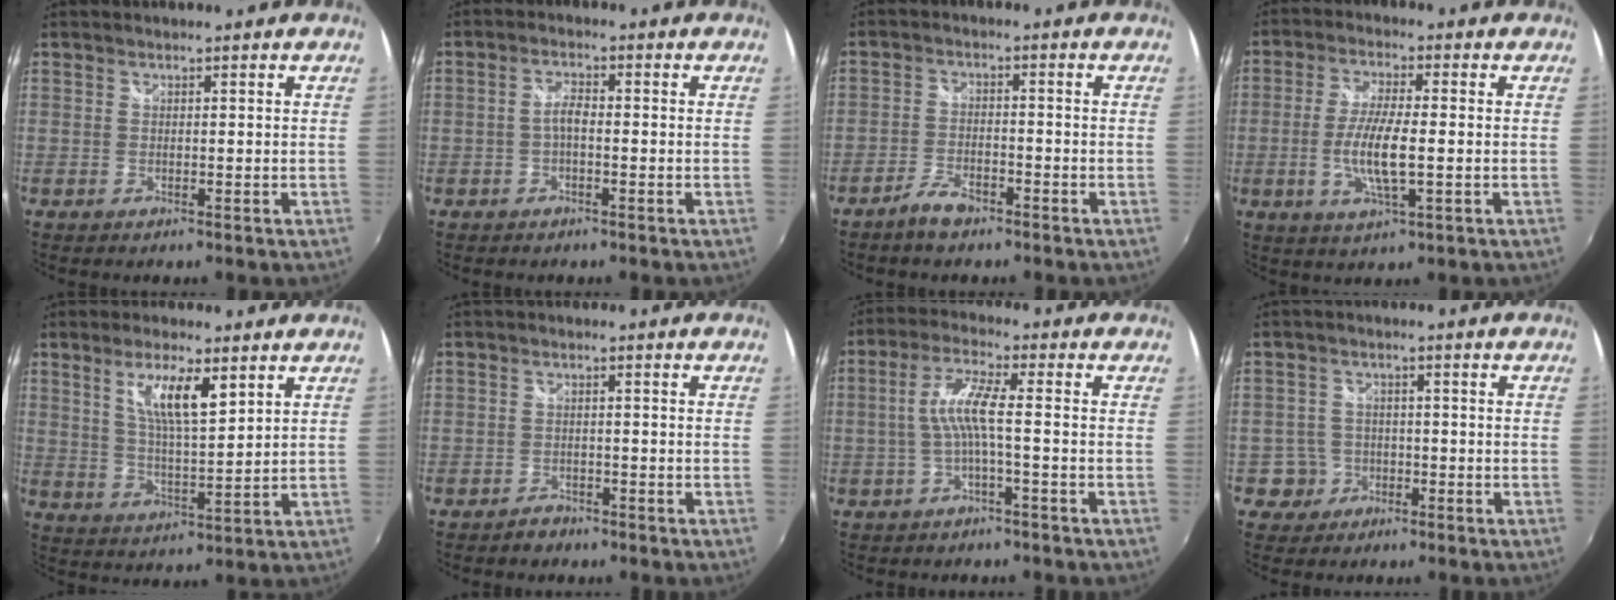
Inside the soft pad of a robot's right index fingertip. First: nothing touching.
{"total": 2.4, "force": [-0.7, 0.8, 2.1], "torque": [-0.046, 0.008, -0.016]}
{"total": 4.4, "force": [-3.5, 1.4, 2.3], "torque": [-0.062, -0.002, -0.066]}
{"total": 8.4, "force": [-1.4, 1.7, 8.0], "torque": [-0.161, -0.008, -0.028]}
{"total": 8.5, "force": [4.4, 1.8, 7.1], "torque": [-0.126, -0.003, 0.082]}
{"total": 2.0, "force": [-1.6, 1.1, 0.1], "torque": [-0.006, 0.002, -0.027]}
{"total": 5.9, "force": [-1.2, 0.0, 5.8], "torque": [-0.128, 0.008, -0.020]}
{"total": 4.2, "force": [-1.5, 3.9, -0.2], "torque": [-0.001, 0.021, -0.024]}